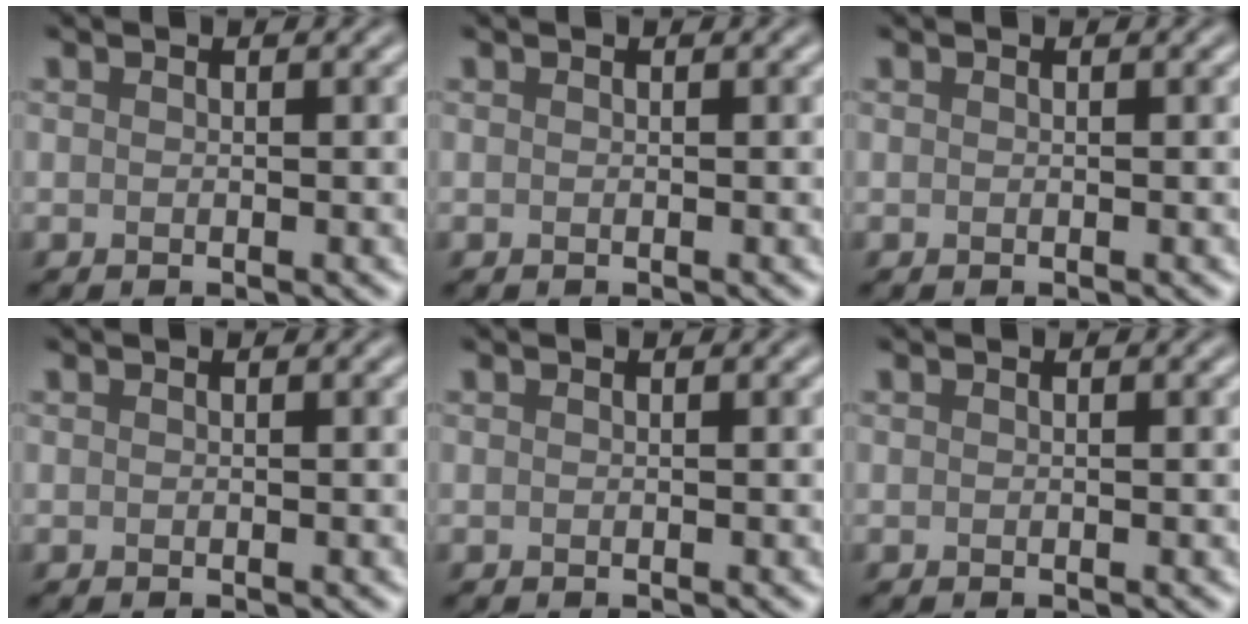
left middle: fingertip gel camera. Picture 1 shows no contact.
{"total": 0.0}
{"total": 0.0}
{"total": 0.0}
{"total": 0.0}
{"total": 0.0}